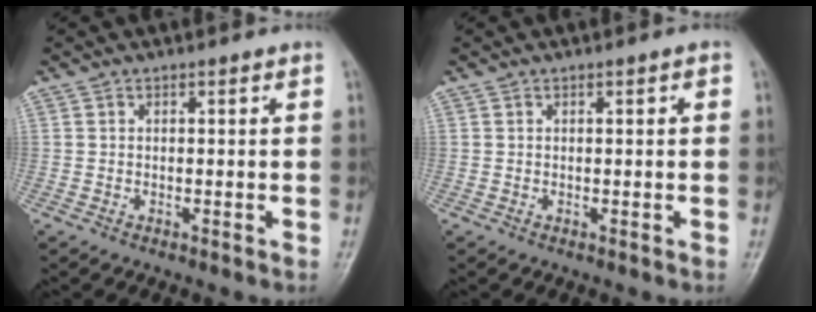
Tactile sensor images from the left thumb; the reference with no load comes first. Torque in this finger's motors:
{"motor_torque": [-0.20, -0.07, -0.29, -0.13, 0.00]}